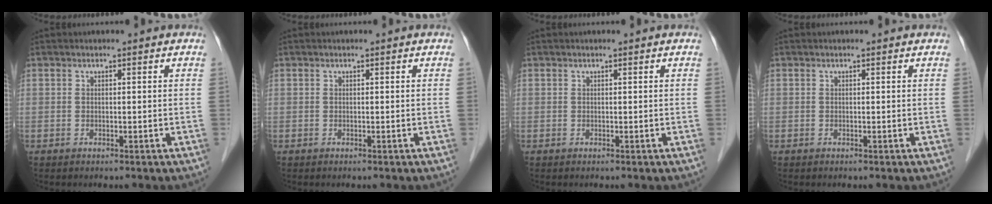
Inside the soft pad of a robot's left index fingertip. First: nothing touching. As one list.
[{"total": 0.0}, {"total": 0.0}, {"total": 0.0}]